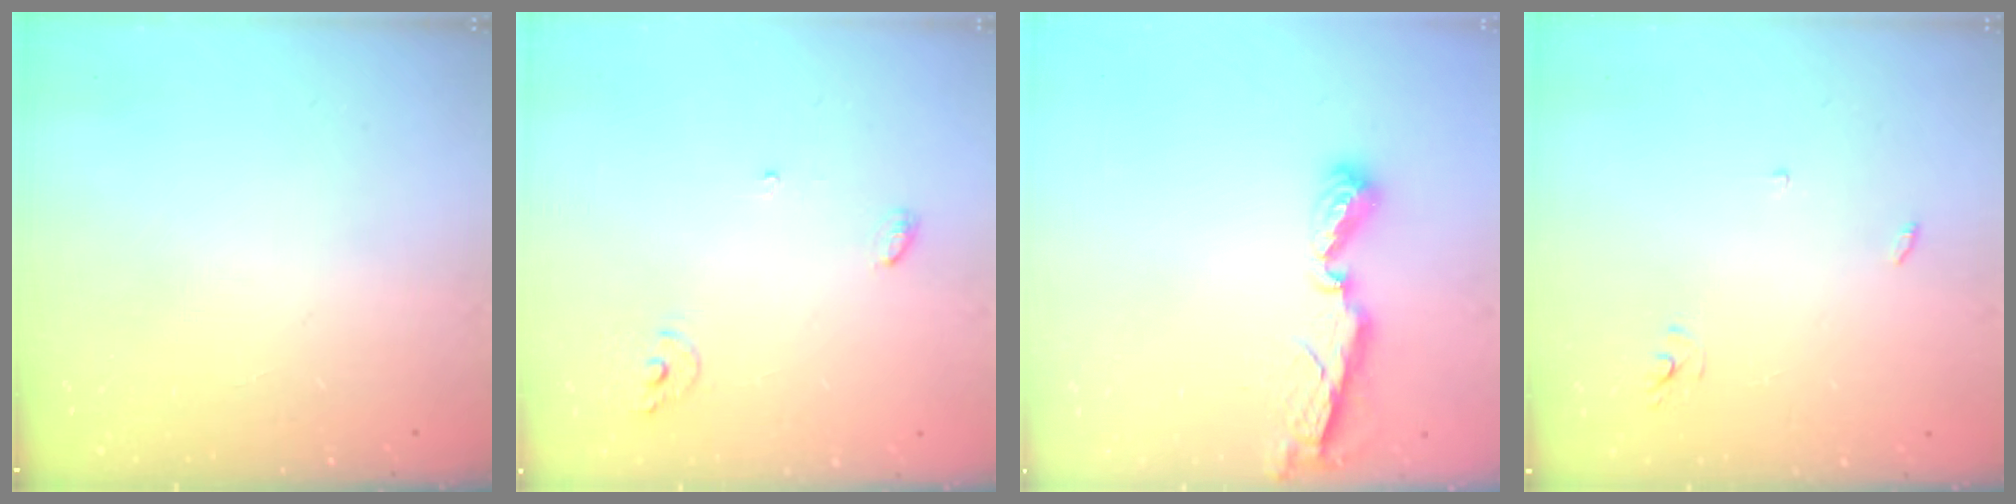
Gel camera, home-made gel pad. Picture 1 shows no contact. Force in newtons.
{"total": 5.0, "press": 5.0, "slide": 0.4}
{"total": 7.8, "press": 7.8, "slide": 0.5}
{"total": 2.5, "press": 2.5, "slide": 0.1}